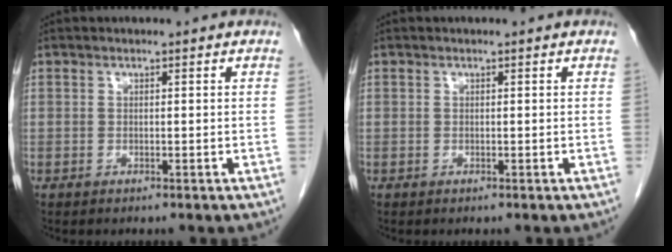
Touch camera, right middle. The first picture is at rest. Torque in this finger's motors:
{"motor_torque": [0.00, 0.00, 0.00, 0.00]}